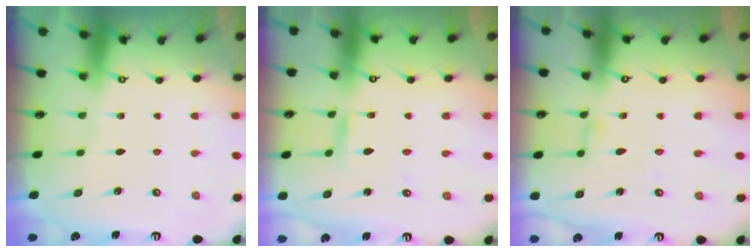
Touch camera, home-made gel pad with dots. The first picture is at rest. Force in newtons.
{"total": 2.9, "press": 2.9, "slide": 0.2}
{"total": 3.5, "press": 3.5, "slide": 0.3}